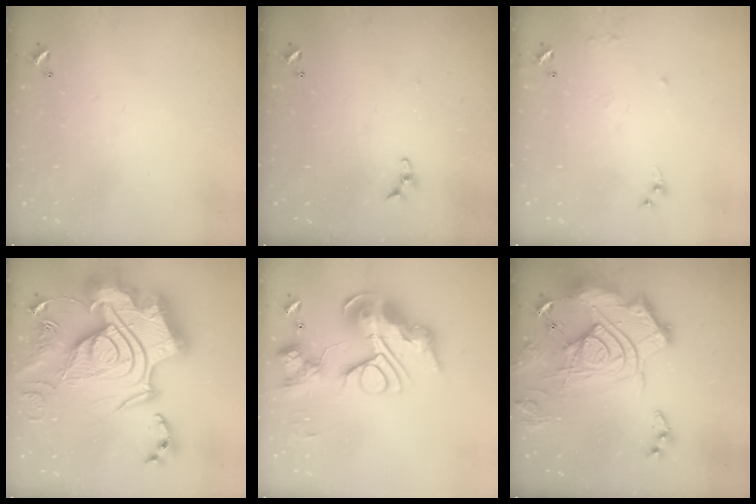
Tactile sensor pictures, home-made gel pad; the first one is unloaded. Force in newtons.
{"total": 4.9, "press": 4.8, "slide": 0.2}
{"total": 7.5, "press": 7.4, "slide": 0.8}
{"total": 0.7, "press": 0.7, "slide": 0.1}
{"total": 0.9, "press": 0.9, "slide": 0.0}
{"total": 26.0, "press": 25.8, "slide": 3.2}